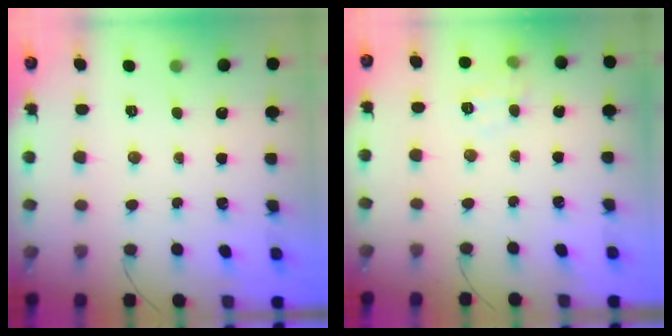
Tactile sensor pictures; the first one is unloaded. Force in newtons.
{"total": 8.1, "press": 8.0, "slide": 1.1}